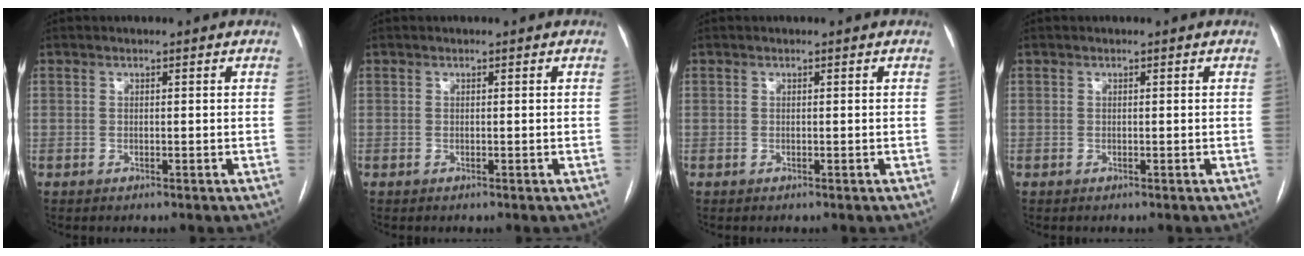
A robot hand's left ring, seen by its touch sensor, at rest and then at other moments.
{"total": 0.0}
{"total": 0.0}
{"total": 0.0}